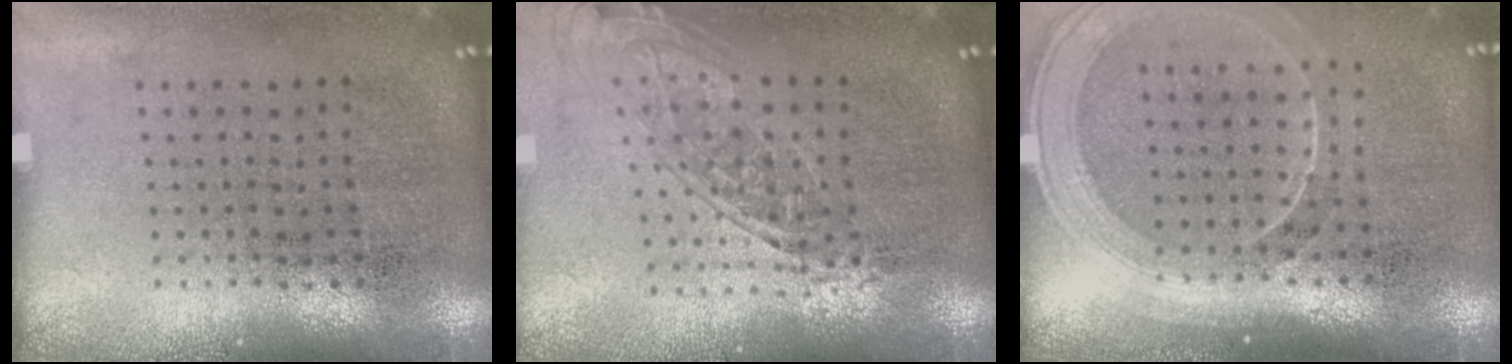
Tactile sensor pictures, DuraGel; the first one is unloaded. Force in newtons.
{"total": 1.6, "press": 1.2, "slide": 1.0}
{"total": 1.8, "press": 1.7, "slide": 0.8}